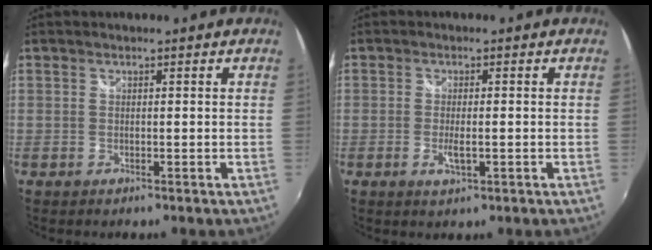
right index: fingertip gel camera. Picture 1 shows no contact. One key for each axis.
{"total": 3.2, "fx": -1.0, "fy": 0.8, "fz": 2.9, "tx": -0.056, "ty": -0.007, "tz": -0.015}